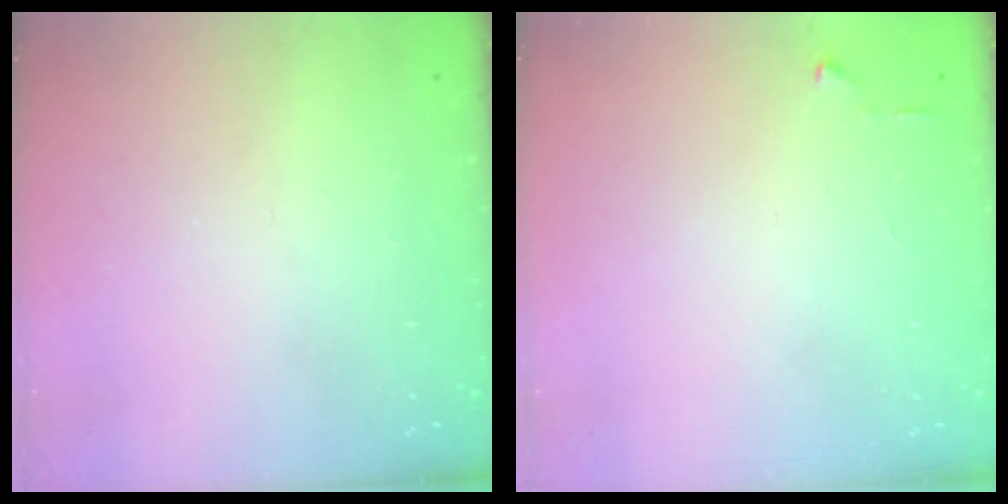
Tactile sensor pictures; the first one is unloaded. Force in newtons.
{"total": 3.0, "press": 2.9, "slide": 0.4}